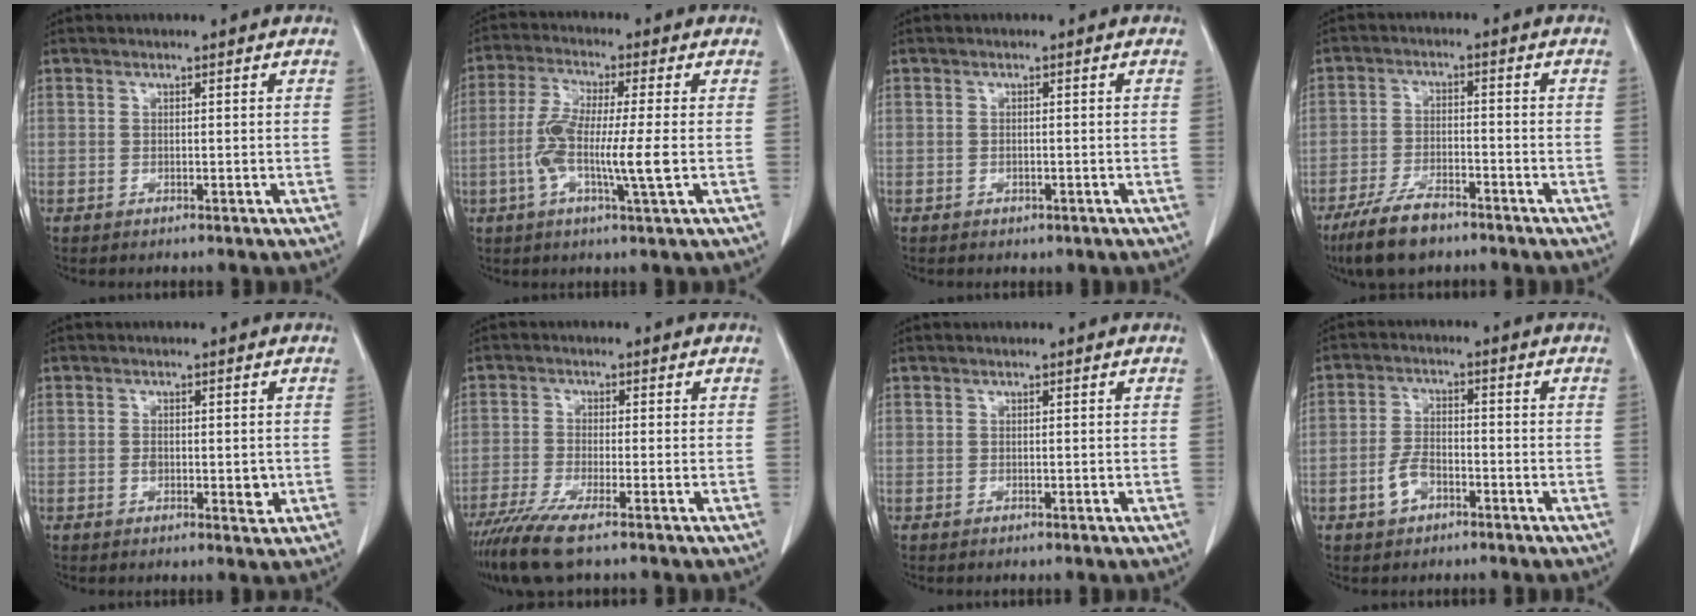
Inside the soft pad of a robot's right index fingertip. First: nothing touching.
{"total": 9.5, "force": [-1.6, 0.4, 9.3], "torque": [-0.182, -0.006, -0.038]}
{"total": 1.1, "force": [-0.5, 0.9, 0.4], "torque": [-0.009, 0.002, -0.001]}
{"total": 7.9, "force": [-6.0, 2.5, 4.5], "torque": [-0.090, -0.011, -0.107]}
{"total": 3.6, "force": [-0.5, 1.9, 3.1], "torque": [-0.044, -0.002, -0.003]}
{"total": 6.9, "force": [-5.0, 0.2, 4.7], "torque": [-0.089, -0.019, -0.091]}
{"total": 0.0}
{"total": 4.5, "force": [-2.3, 2.7, 2.8], "torque": [-0.060, 0.007, -0.040]}